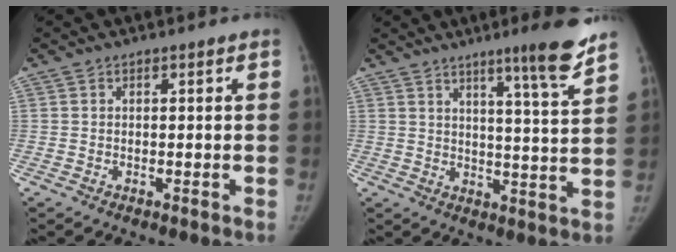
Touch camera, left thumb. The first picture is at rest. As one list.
[{"total": 10.6, "force": [7.4, 0.2, 7.7], "torque": [-0.101, -0.050, 0.107]}]